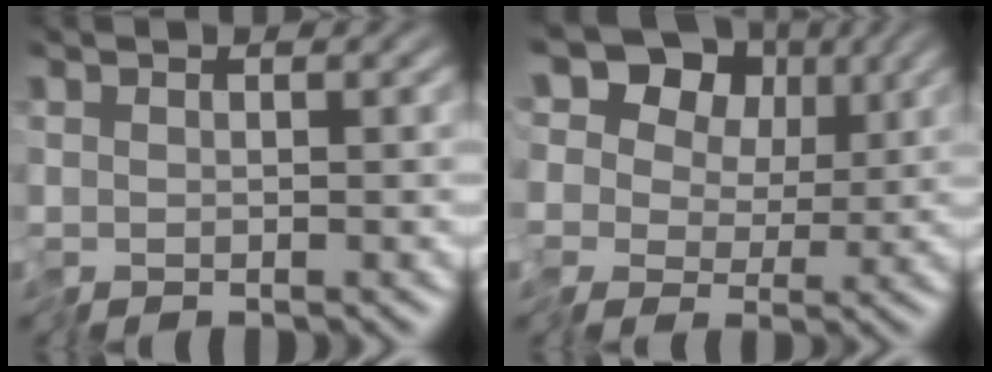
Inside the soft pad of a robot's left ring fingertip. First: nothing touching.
{"total": 11.2, "force": [4.5, 8.8, 5.3], "torque": [-0.114, 0.052, 0.039]}